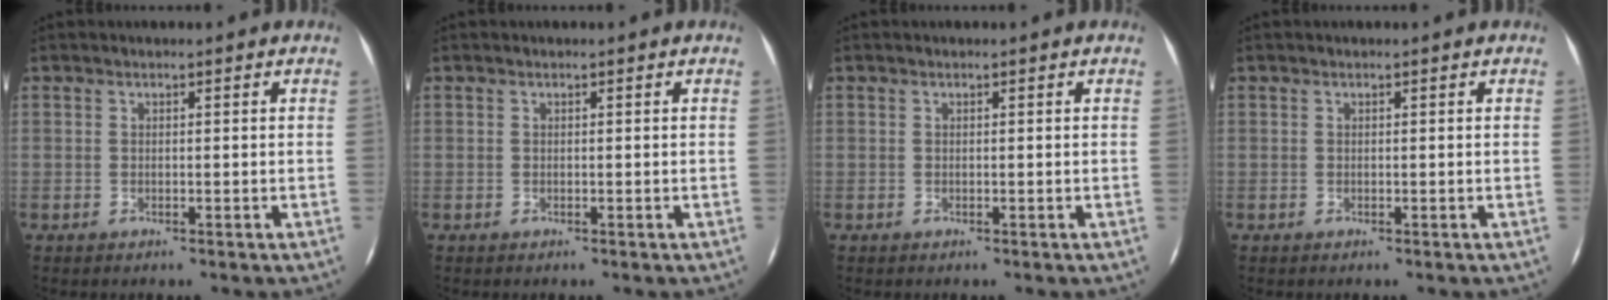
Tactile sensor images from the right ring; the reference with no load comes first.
{"total": 0.0}
{"total": 0.0}
{"total": 0.0}